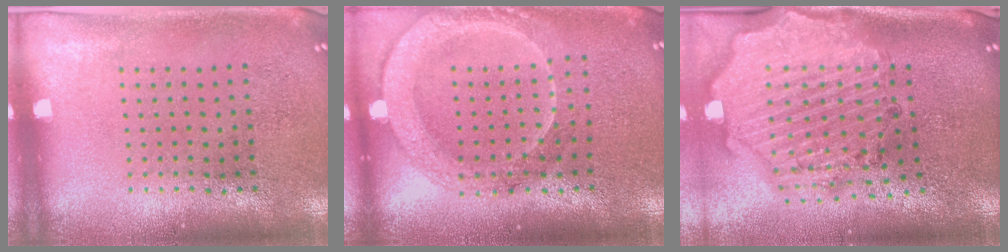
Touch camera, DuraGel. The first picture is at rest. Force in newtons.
{"total": 1.9, "press": 1.8, "slide": 0.6}
{"total": 2.9, "press": 2.6, "slide": 1.2}